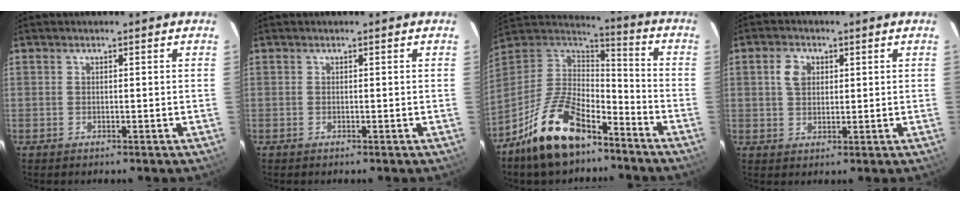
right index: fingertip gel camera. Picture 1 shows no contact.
{"total": 0.0}
{"total": 19.1, "force": [-12.7, 8.8, 11.3], "torque": [-0.238, 0.005, -0.225]}
{"total": 4.2, "force": [1.3, 3.1, 2.5], "torque": [-0.043, 0.012, 0.025]}